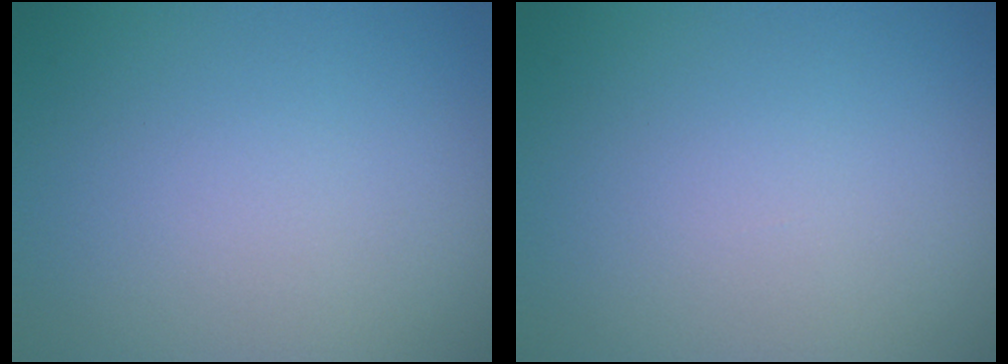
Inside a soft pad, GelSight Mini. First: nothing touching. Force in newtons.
{"total": 0.0}